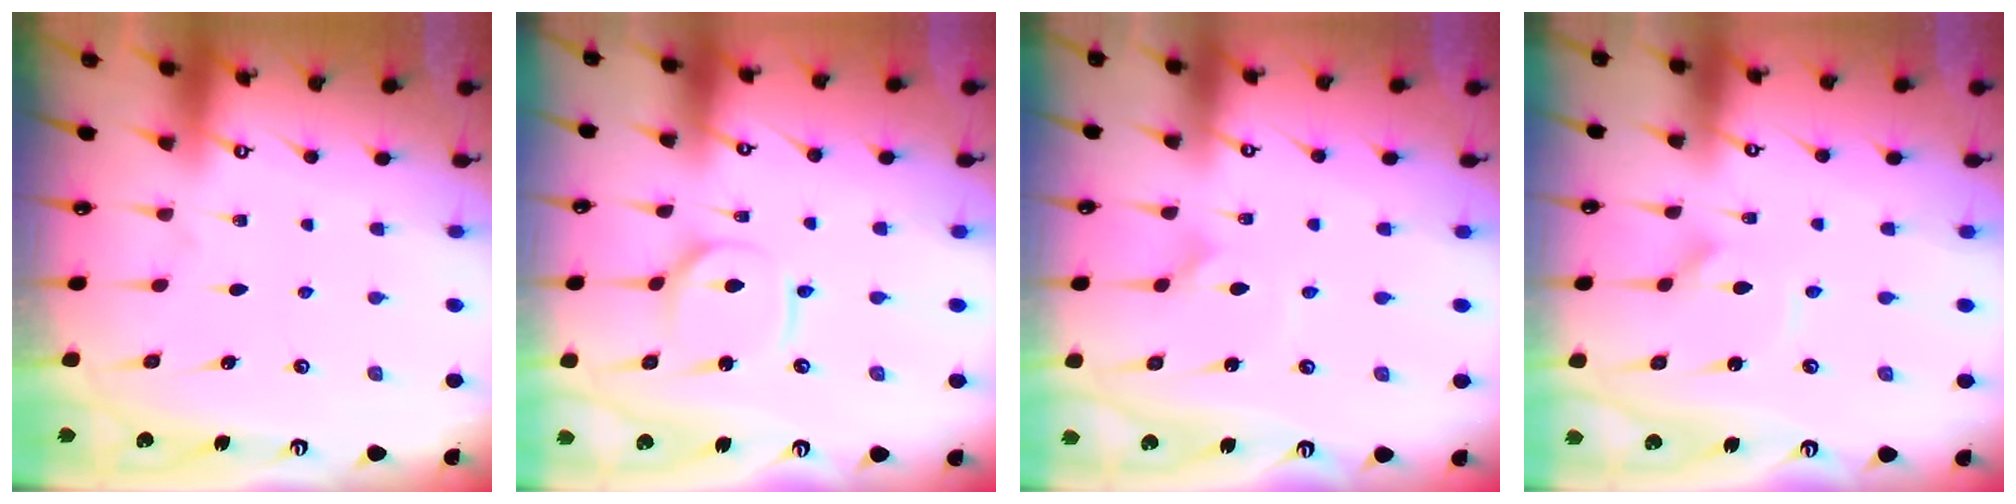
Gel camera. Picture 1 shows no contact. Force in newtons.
{"total": 4.4, "press": 4.4, "slide": 0.5}
{"total": 1.5, "press": 1.5, "slide": 0.1}
{"total": 2.9, "press": 2.9, "slide": 0.2}